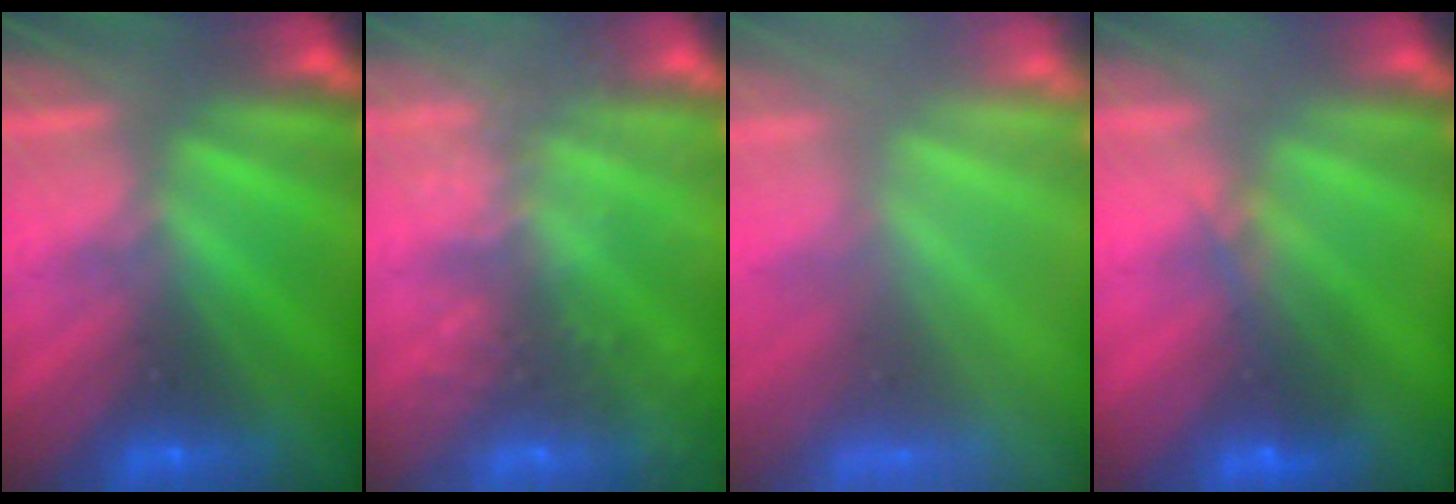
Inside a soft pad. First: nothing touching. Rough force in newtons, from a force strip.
{"total": 9.1}
{"total": 7.6}
{"total": 4.1}